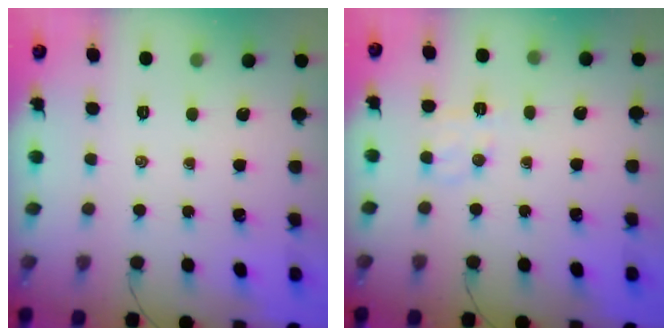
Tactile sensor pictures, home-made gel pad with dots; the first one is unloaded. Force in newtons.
{"total": 6.7, "press": 6.6, "slide": 1.5}